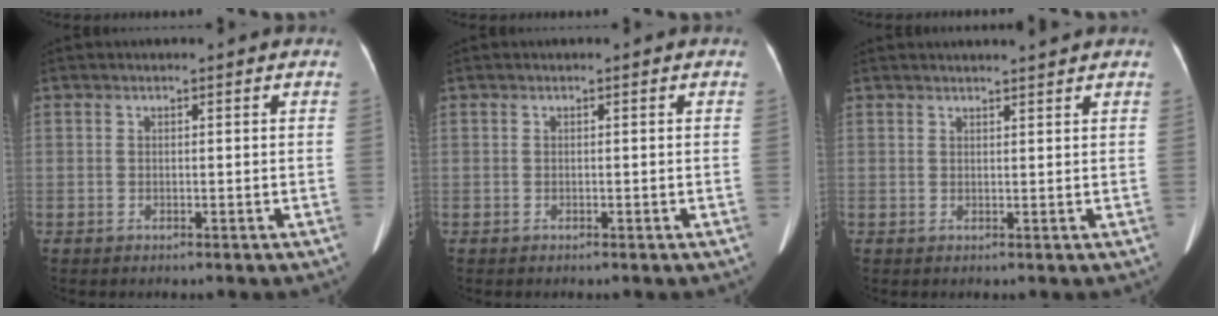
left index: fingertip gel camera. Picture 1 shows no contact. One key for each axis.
{"total": 0.0}
{"total": 3.0, "fx": 2.8, "fy": -0.4, "fz": 0.8, "tx": -0.011, "ty": 0.009, "tz": 0.037}